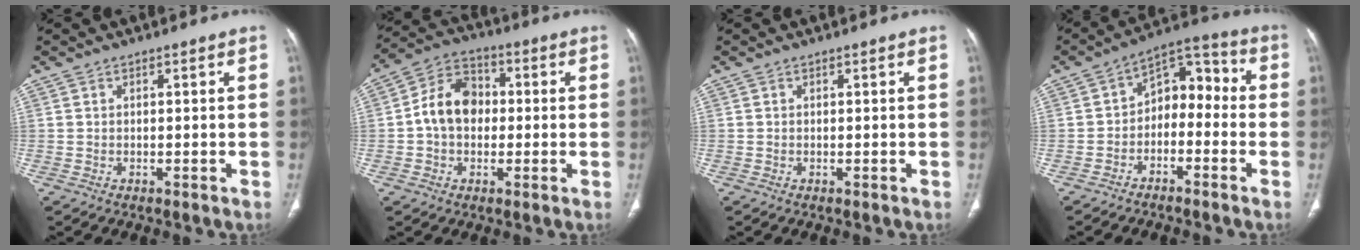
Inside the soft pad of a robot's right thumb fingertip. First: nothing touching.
{"total": 10.3, "force": [-0.1, 7.8, 6.6], "torque": [-0.099, 0.028, -0.013]}
{"total": 0.0}
{"total": 9.6, "force": [-2.2, 6.7, 6.5], "torque": [-0.060, 0.056, -0.051]}